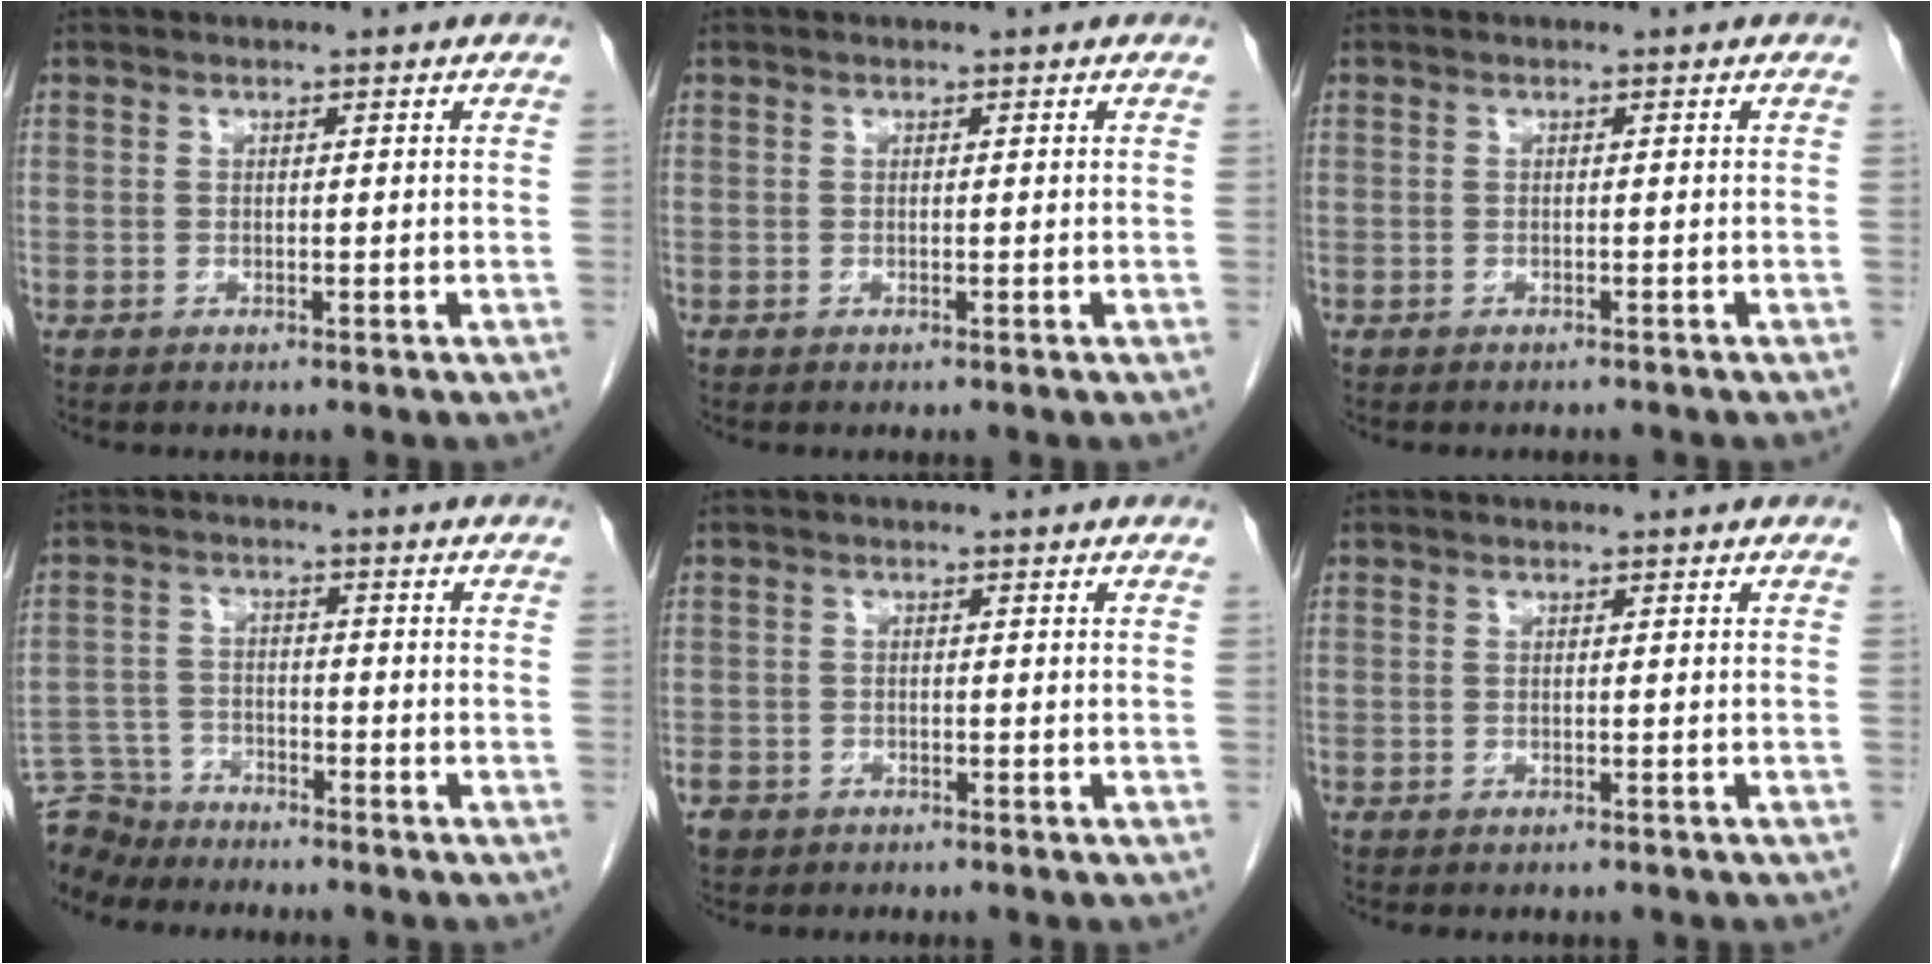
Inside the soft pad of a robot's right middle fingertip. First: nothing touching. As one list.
[{"total": 0.0}, {"total": 1.5, "force": [-1.4, 0.4, 0.3], "torque": [-0.009, -0.002, -0.017]}, {"total": 7.3, "force": [-7.0, 2.1, -0.2], "torque": [-0.001, 0.001, -0.134]}, {"total": 3.8, "force": [-2.7, 2.6, 0.9], "torque": [-0.019, 0.002, -0.044]}, {"total": 1.9, "force": [-1.6, 0.8, 0.6], "torque": [-0.016, -0.002, -0.016]}]